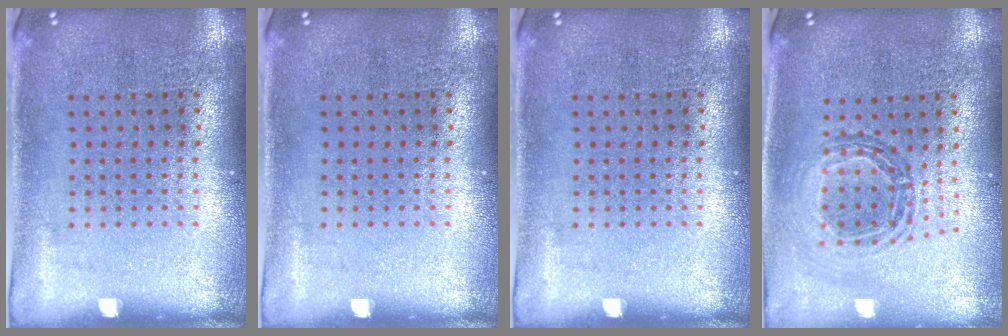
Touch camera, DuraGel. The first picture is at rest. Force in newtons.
{"total": 0.0}
{"total": 0.0}
{"total": 0.8, "press": 0.8, "slide": 0.0}